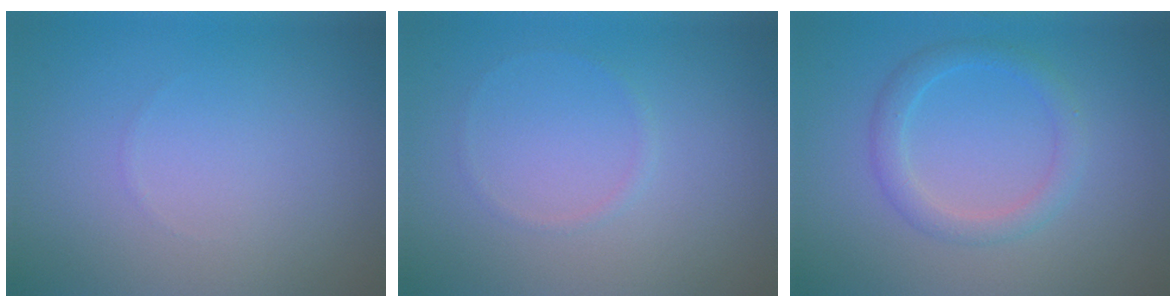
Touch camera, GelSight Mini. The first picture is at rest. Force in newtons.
{"total": 0.6, "press": 0.6, "slide": 0.0}
{"total": 2.4, "press": 2.3, "slide": 0.1}